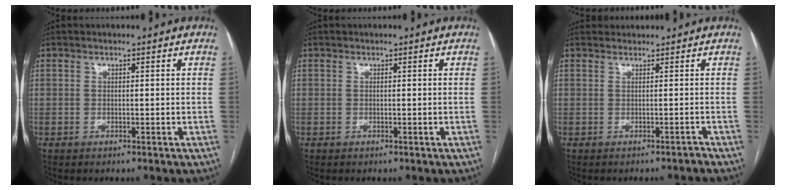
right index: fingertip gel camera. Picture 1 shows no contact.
{"total": 0.0}
{"total": 0.6, "force": [0.0, 0.5, 0.4], "torque": [-0.013, 0.019, 0.003]}